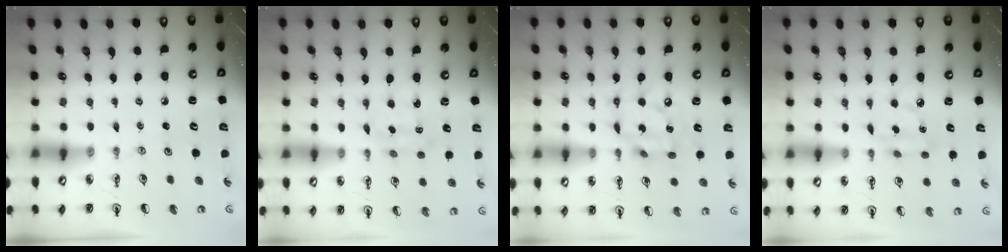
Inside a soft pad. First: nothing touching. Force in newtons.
{"total": 2.0, "press": 1.9, "slide": 0.5}
{"total": 12.5, "press": 12.5, "slide": 0.9}
{"total": 4.4, "press": 4.4, "slide": 0.1}